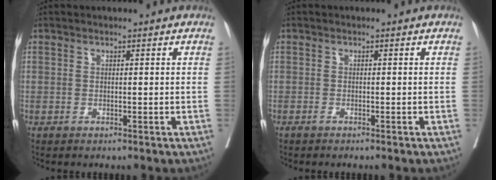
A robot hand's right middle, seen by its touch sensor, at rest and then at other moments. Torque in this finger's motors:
{"motor_torque": [-0.04, 0.01, -0.02, 0.00]}